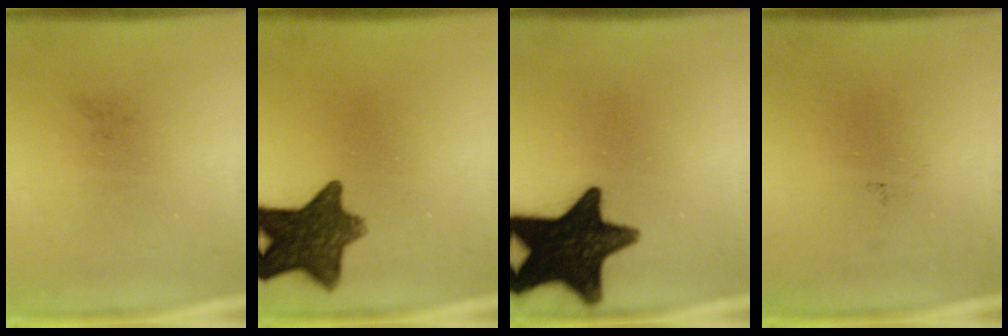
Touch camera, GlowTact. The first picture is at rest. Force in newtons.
{"total": 11.2}
{"total": 17.8}
{"total": 0.0}